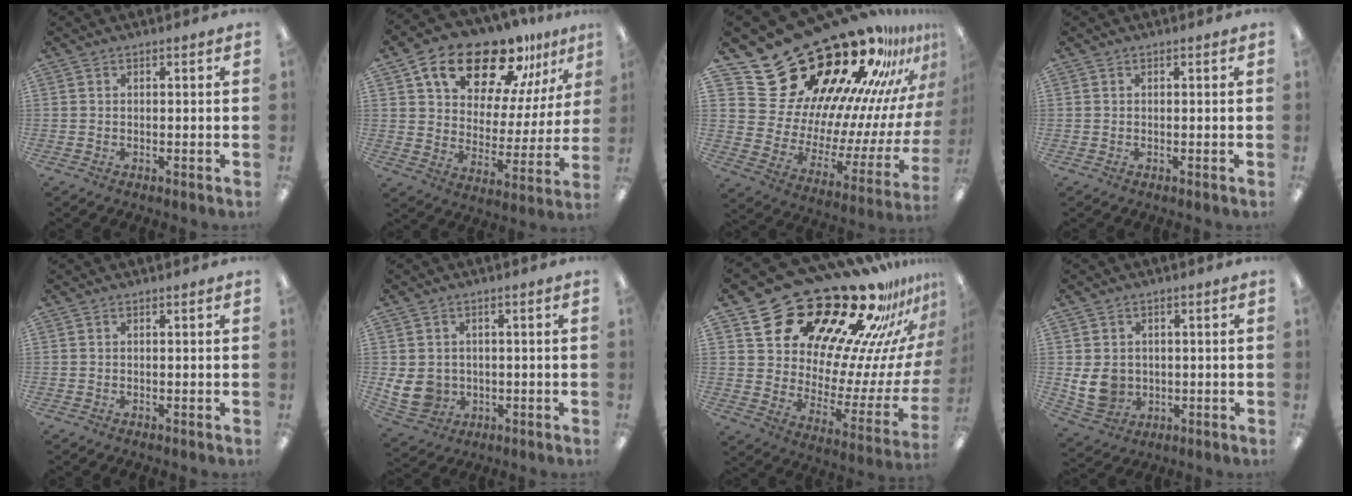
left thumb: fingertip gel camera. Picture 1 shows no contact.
{"total": 19.9, "force": [14.6, 9.2, 9.8], "torque": [-0.169, -0.093, 0.252]}
{"total": 30.6, "force": [24.0, 15.0, 11.6], "torque": [-0.121, -0.219, 0.467]}
{"total": 0.0}
{"total": 0.0}
{"total": 8.0, "force": [-0.4, 7.2, 3.4], "torque": [-0.086, 0.001, -0.006]}
{"total": 28.2, "force": [23.1, 11.9, 11.0], "torque": [-0.144, -0.195, 0.417]}
{"total": 8.0, "force": [-0.1, 7.2, 3.5], "torque": [-0.084, 0.007, 0.004]}